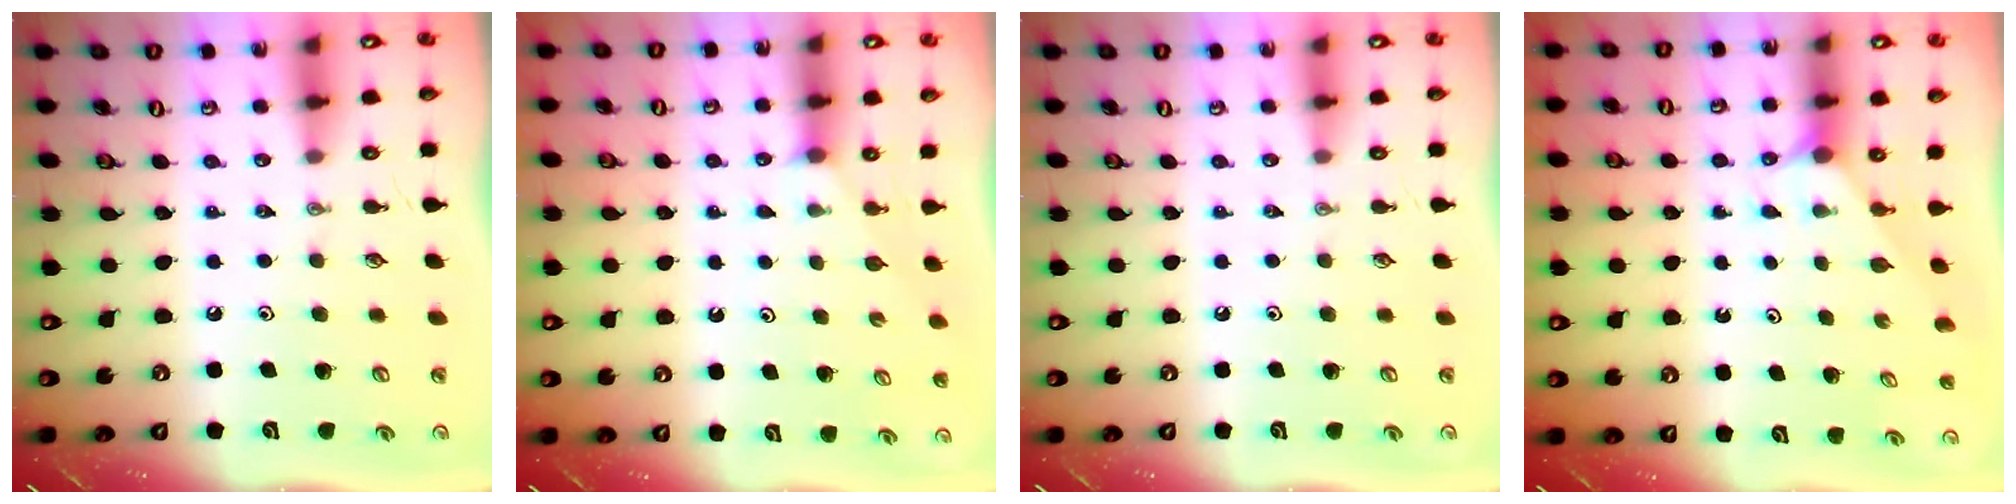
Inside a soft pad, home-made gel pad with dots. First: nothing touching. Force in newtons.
{"total": 2.2, "press": 2.2, "slide": 0.3}
{"total": 0.0}
{"total": 1.7, "press": 1.7, "slide": 0.2}